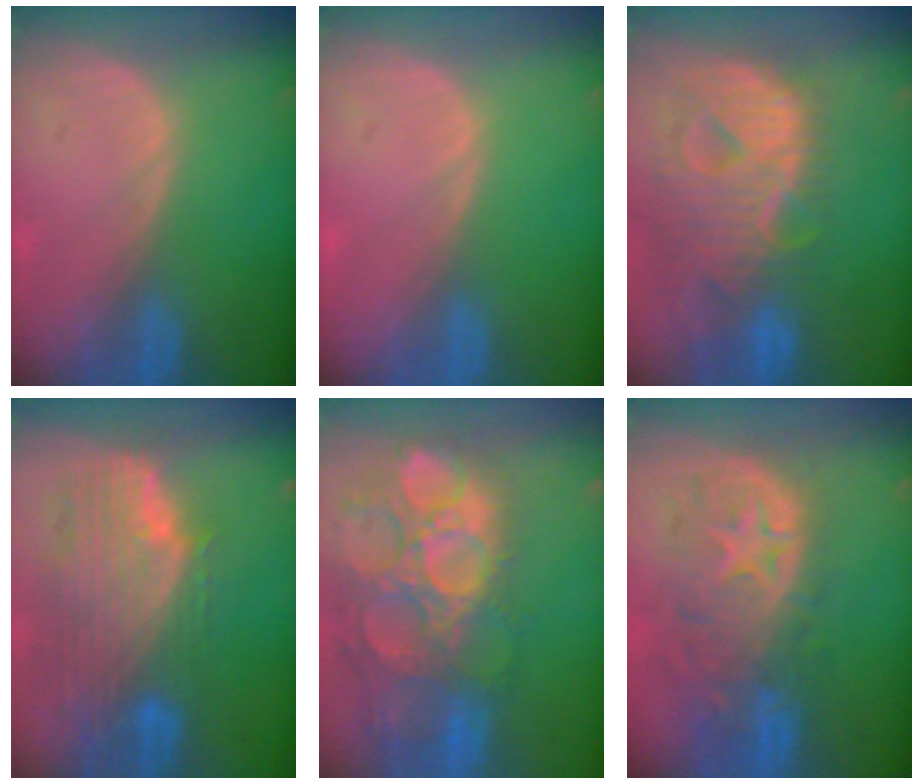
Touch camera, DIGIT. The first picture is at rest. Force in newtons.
{"total": 0.0}
{"total": 13.0, "press": 11.0, "slide": 6.8}
{"total": 11.1, "press": 9.5, "slide": 5.7}
{"total": 15.6, "press": 12.8, "slide": 8.9}
{"total": 11.2, "press": 9.7, "slide": 5.5}